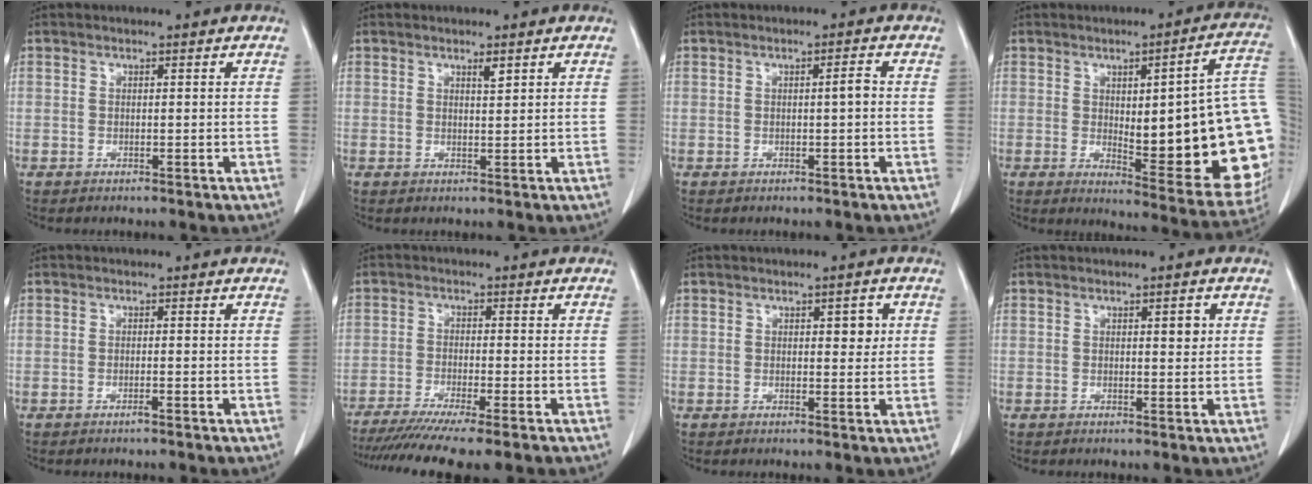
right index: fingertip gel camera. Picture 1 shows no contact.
{"total": 1.2, "force": [0.8, 0.1, 0.8], "torque": [-0.017, -0.005, 0.014]}
{"total": 1.5, "force": [0.0, 0.1, 1.5], "torque": [-0.023, 0.003, 0.000]}
{"total": 24.5, "force": [-1.1, 4.9, 24.0], "torque": [-0.218, 0.007, -0.001]}
{"total": 0.8, "force": [-0.6, -0.1, 0.5], "torque": [-0.012, 0.000, -0.010]}
{"total": 12.7, "force": [-10.3, -0.1, 7.4], "torque": [-0.107, -0.028, -0.161]}
{"total": 2.5, "force": [0.7, 1.2, 2.1], "torque": [-0.023, 0.000, 0.009]}
{"total": 1.8, "force": [0.5, 0.6, 1.6], "torque": [-0.023, 0.000, 0.009]}